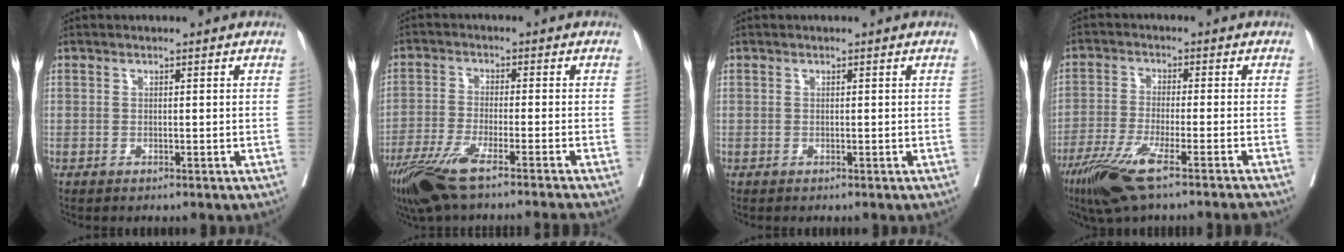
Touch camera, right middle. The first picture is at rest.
{"total": 11.5, "force": [-8.8, -0.6, 7.4], "torque": [-0.127, -0.032, -0.148]}
{"total": 0.0}
{"total": 11.4, "force": [-8.1, -0.3, 8.0], "torque": [-0.142, -0.032, -0.139]}